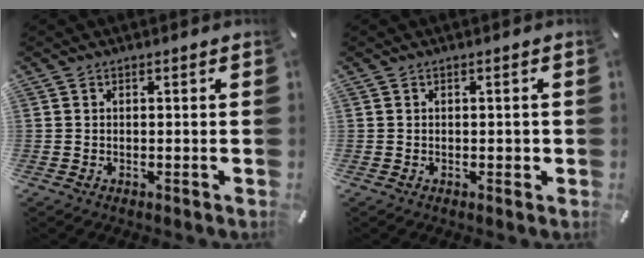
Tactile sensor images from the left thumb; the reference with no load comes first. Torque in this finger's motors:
{"motor_torque": [-0.05, 0.16, 0.01, -0.10, 0.01]}